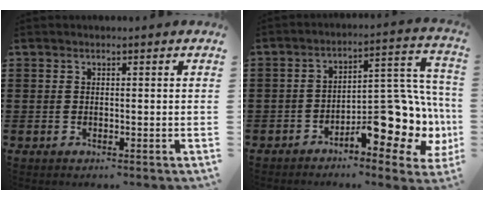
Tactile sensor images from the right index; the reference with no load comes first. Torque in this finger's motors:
{"motor_torque": [2.11, -0.03, 0.41, 0.15]}